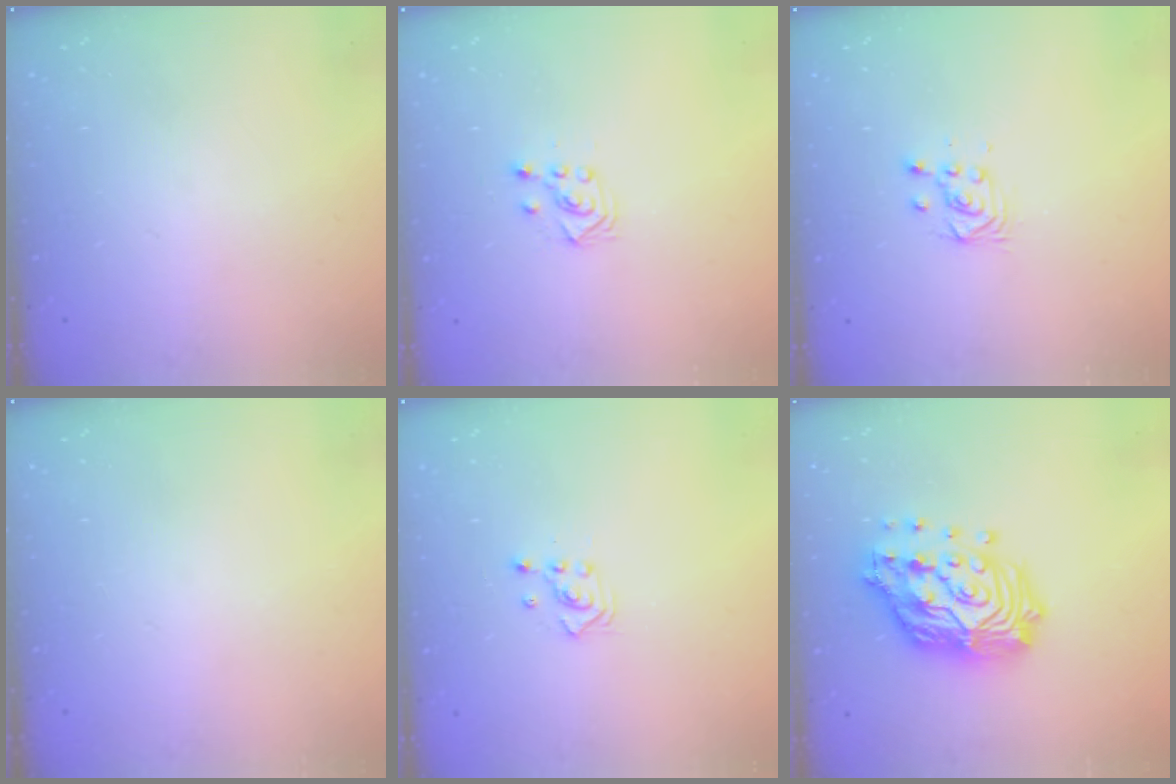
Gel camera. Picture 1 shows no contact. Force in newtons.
{"total": 3.1, "press": 3.1, "slide": 0.8}
{"total": 4.1, "press": 4.0, "slide": 0.7}
{"total": 0.0}
{"total": 2.3, "press": 2.3, "slide": 0.3}
{"total": 19.3, "press": 19.2, "slide": 2.1}